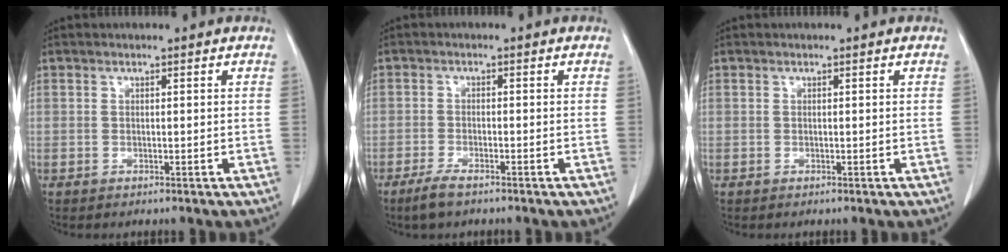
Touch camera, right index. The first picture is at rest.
{"total": 3.4, "force": [-2.6, 0.6, 2.1], "torque": [-0.049, -0.006, -0.047]}
{"total": 0.0}